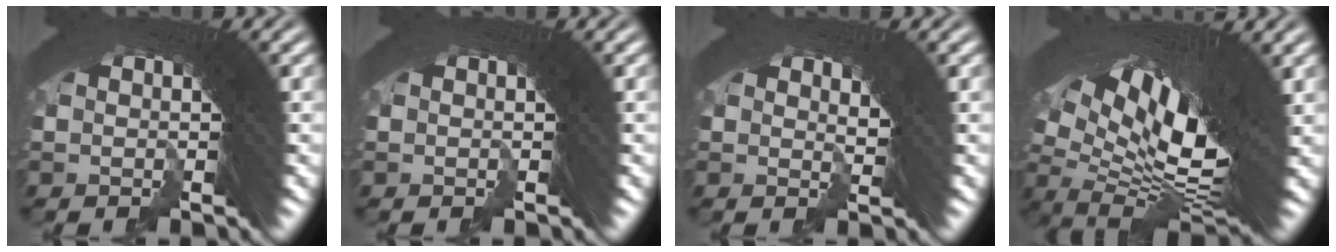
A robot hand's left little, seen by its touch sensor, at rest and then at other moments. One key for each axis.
{"total": 0.0}
{"total": 1.1, "fx": 0.7, "fy": 0.3, "fz": 0.9, "tx": -0.025, "ty": -0.010, "tz": 0.014}
{"total": 14.9, "fx": 1.9, "fy": 7.8, "fz": 12.5, "tx": -0.218, "ty": -0.025, "tz": 0.040}